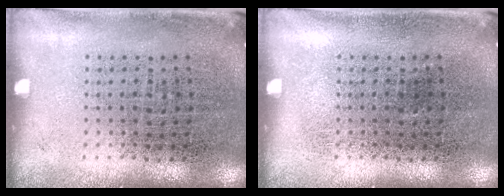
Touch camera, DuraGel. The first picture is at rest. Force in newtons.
{"total": 0.0}